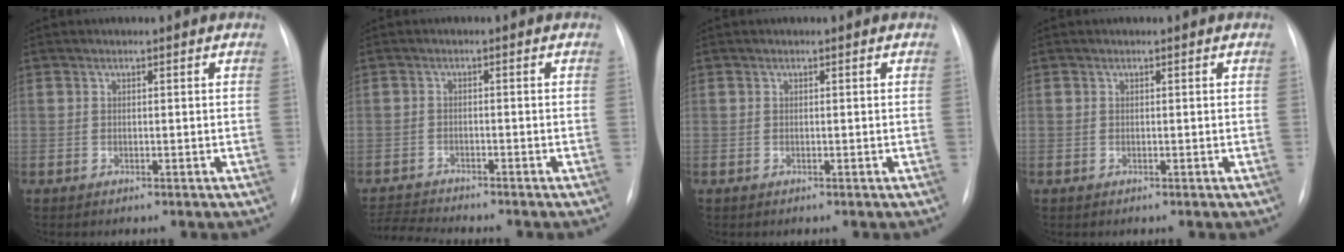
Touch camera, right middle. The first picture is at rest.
{"total": 5.3, "force": [-5.2, -0.4, 0.9], "torque": [-0.013, -0.013, -0.086]}
{"total": 0.0}
{"total": 0.0}